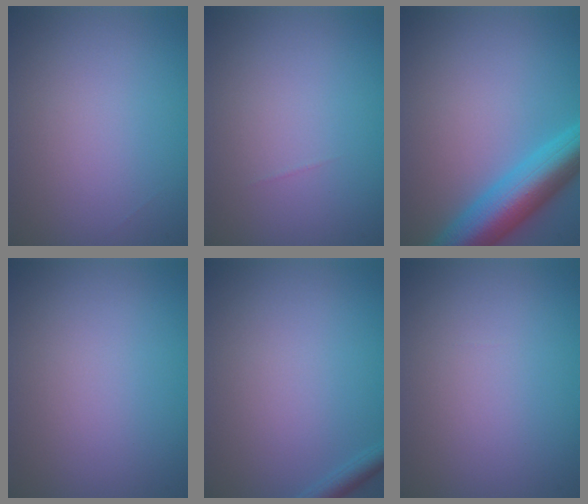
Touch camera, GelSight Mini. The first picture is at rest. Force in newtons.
{"total": 0.0}
{"total": 7.7, "press": 7.7, "slide": 0.3}
{"total": 0.0}
{"total": 1.4, "press": 1.4, "slide": 0.1}
{"total": 0.0}